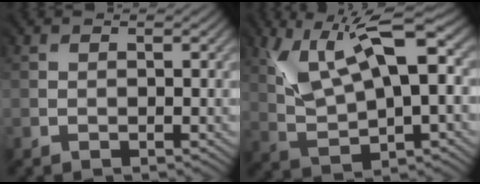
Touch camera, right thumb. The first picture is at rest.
{"total": 11.9, "force": [4.5, 4.7, 10.0], "torque": [-0.204, 0.013, 0.088]}